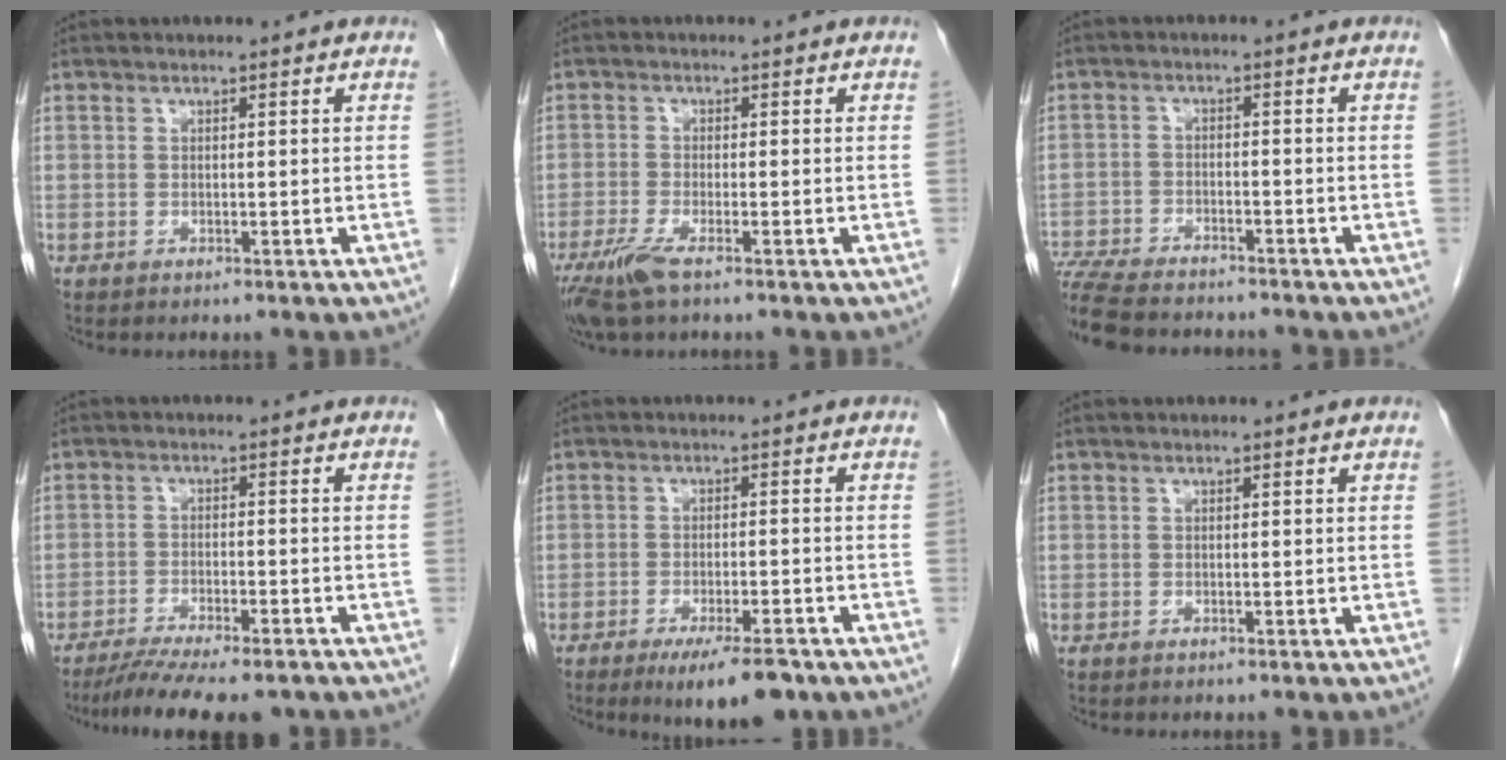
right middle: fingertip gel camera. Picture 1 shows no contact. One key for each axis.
{"total": 4.7, "fx": -3.1, "fy": 0.6, "fz": 3.5, "tx": -0.077, "ty": -0.015, "tz": -0.061}
{"total": 13.9, "fx": -12.1, "fy": 3.4, "fz": 6.0, "tx": -0.143, "ty": -0.019, "tz": -0.189}
{"total": 11.4, "fx": -9.4, "fy": 1.9, "fz": 6.1, "tx": -0.089, "ty": -0.013, "tz": -0.140}
{"total": 7.8, "fx": -5.4, "fy": 1.5, "fz": 5.4, "tx": -0.080, "ty": -0.012, "tz": -0.080}
{"total": 0.0}